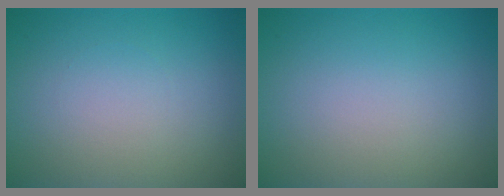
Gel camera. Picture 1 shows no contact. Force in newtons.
{"total": 0.0}